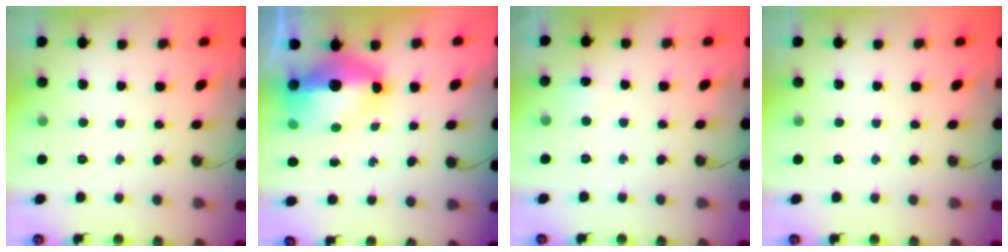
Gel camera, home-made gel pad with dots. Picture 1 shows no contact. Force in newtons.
{"total": 15.3, "press": 15.2, "slide": 1.7}
{"total": 8.8, "press": 2.4, "slide": 8.5}
{"total": 0.0}